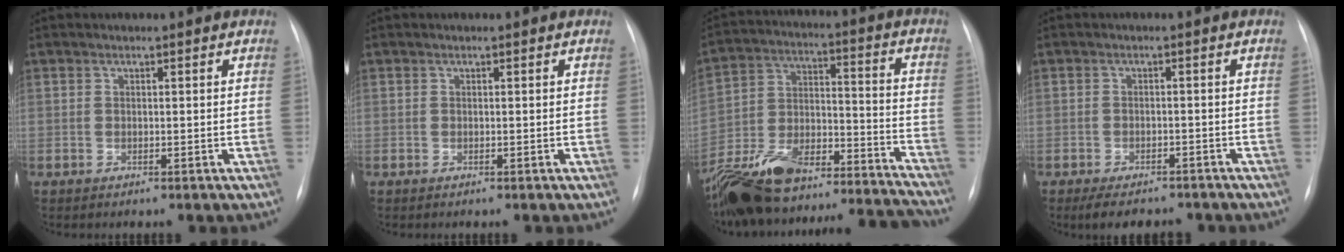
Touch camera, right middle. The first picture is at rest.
{"total": 0.0}
{"total": 24.3, "force": [-21.9, 3.8, 9.7], "torque": [-0.166, 0.028, -0.346]}
{"total": 6.9, "force": [-5.8, 2.7, 2.7], "torque": [-0.035, -0.003, -0.077]}